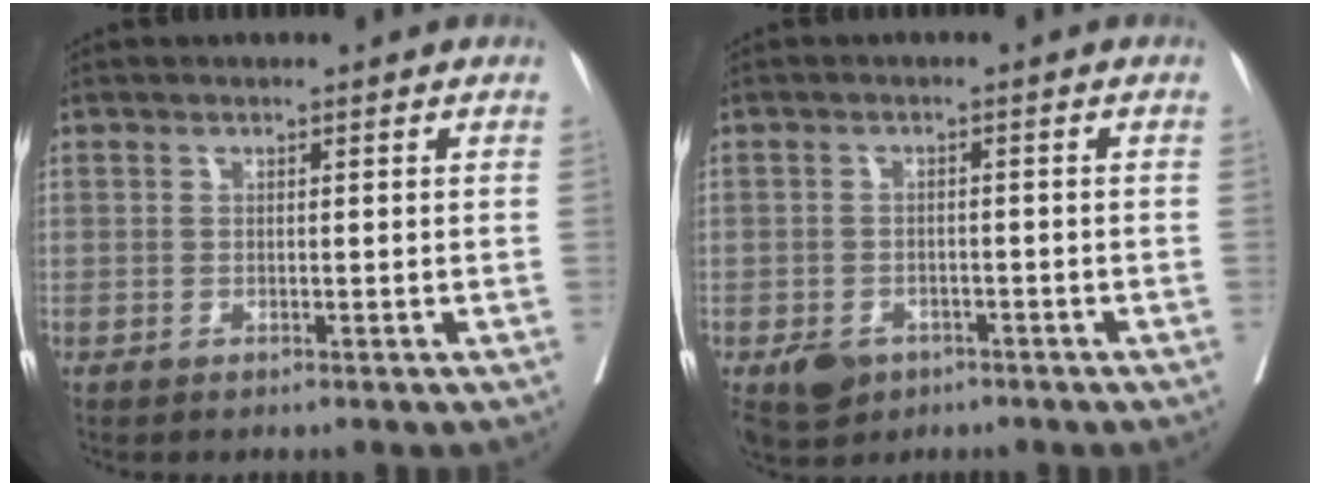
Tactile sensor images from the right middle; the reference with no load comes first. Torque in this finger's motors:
{"motor_torque": [0.53, -0.46, 0.01, 0.01]}